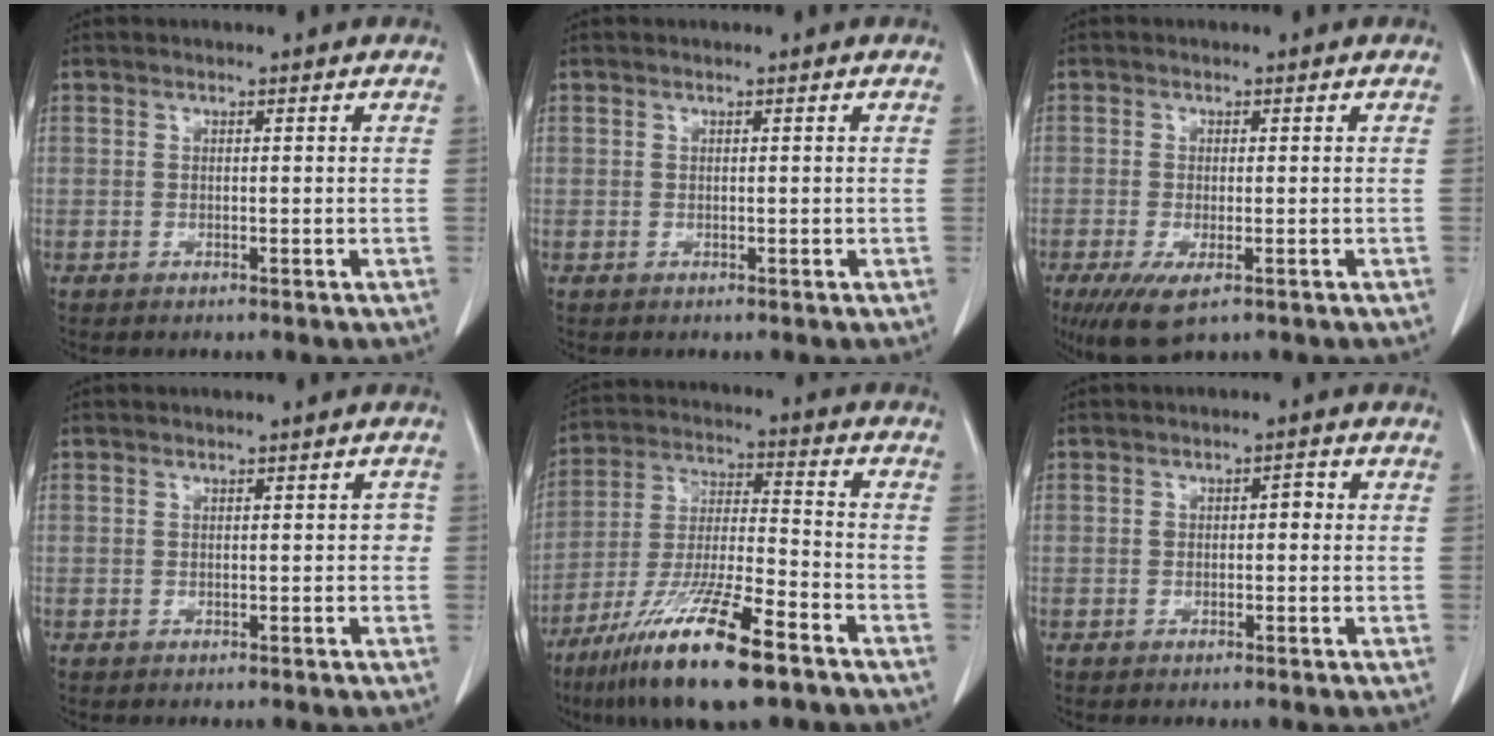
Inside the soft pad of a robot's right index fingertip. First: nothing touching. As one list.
[{"total": 0.0}, {"total": 6.0, "force": [-3.3, 1.9, 4.7], "torque": [-0.084, -0.017, -0.050]}, {"total": 1.1, "force": [-0.1, 0.7, 0.8], "torque": [0.002, 0.006, -0.003]}, {"total": 17.3, "force": [-10.9, 2.1, 13.3], "torque": [-0.264, -0.041, -0.200]}, {"total": 1.6, "force": [-0.1, 0.9, 1.3], "torque": [-0.018, 0.011, -0.001]}]